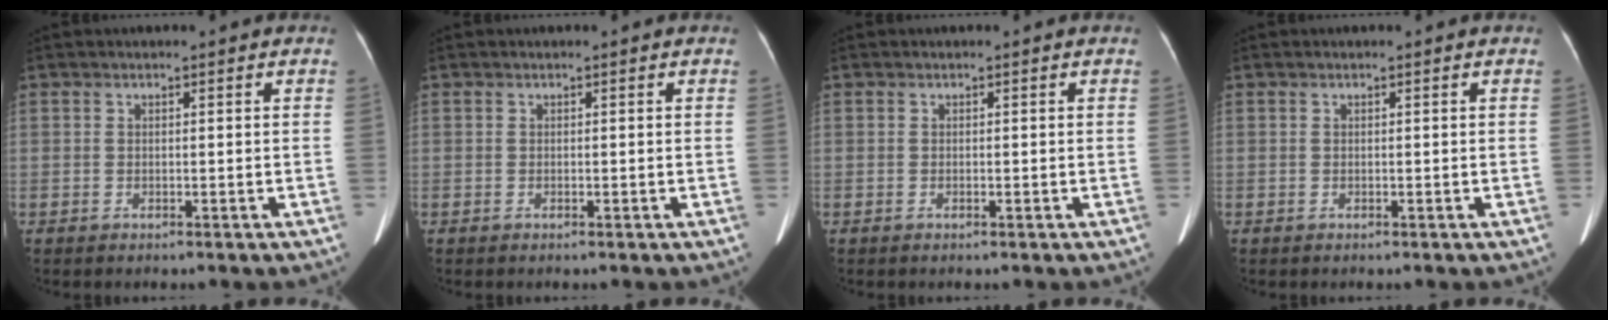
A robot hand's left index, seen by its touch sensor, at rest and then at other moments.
{"total": 0.0}
{"total": 0.0}
{"total": 0.0}